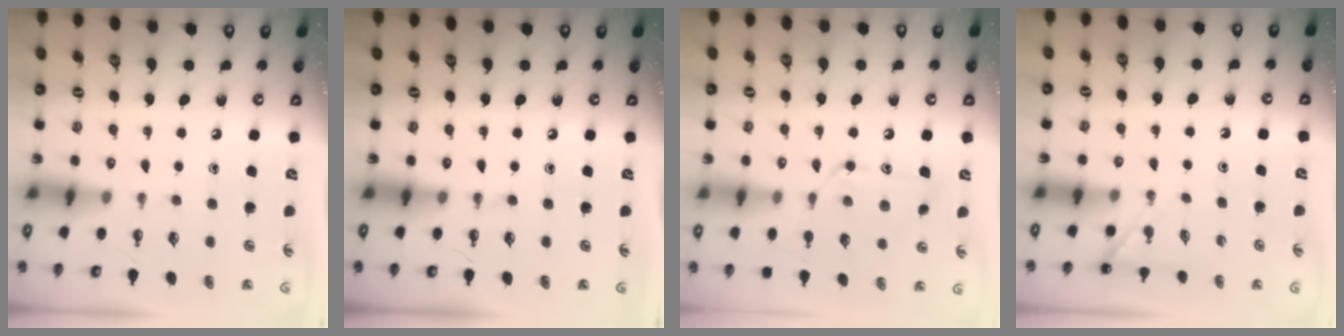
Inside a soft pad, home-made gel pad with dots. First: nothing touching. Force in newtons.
{"total": 0.0}
{"total": 12.2, "press": 12.2, "slide": 0.9}
{"total": 2.3, "press": 2.3, "slide": 0.2}